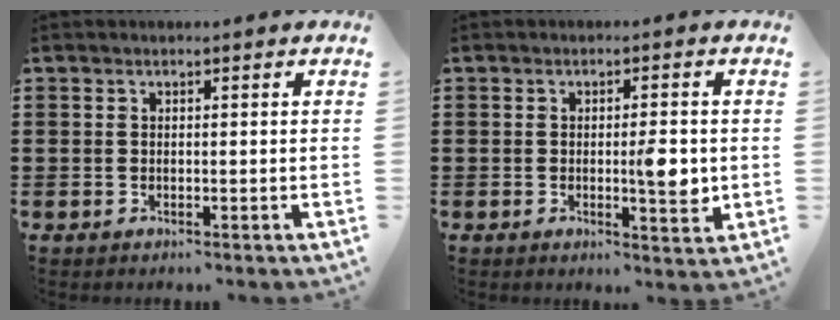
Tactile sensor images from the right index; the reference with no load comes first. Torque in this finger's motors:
{"motor_torque": [1.59, 0.56, 0.65, 0.13]}